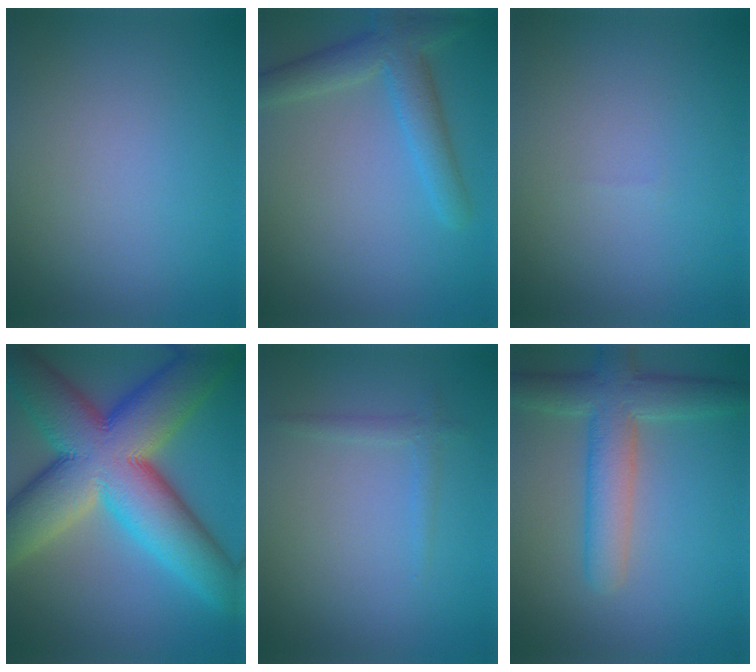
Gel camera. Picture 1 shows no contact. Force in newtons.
{"total": 4.4, "press": 4.4, "slide": 0.2}
{"total": 0.0}
{"total": 17.1, "press": 17.1, "slide": 0.7}
{"total": 1.1, "press": 1.1, "slide": 0.1}
{"total": 5.8, "press": 5.8, "slide": 0.4}